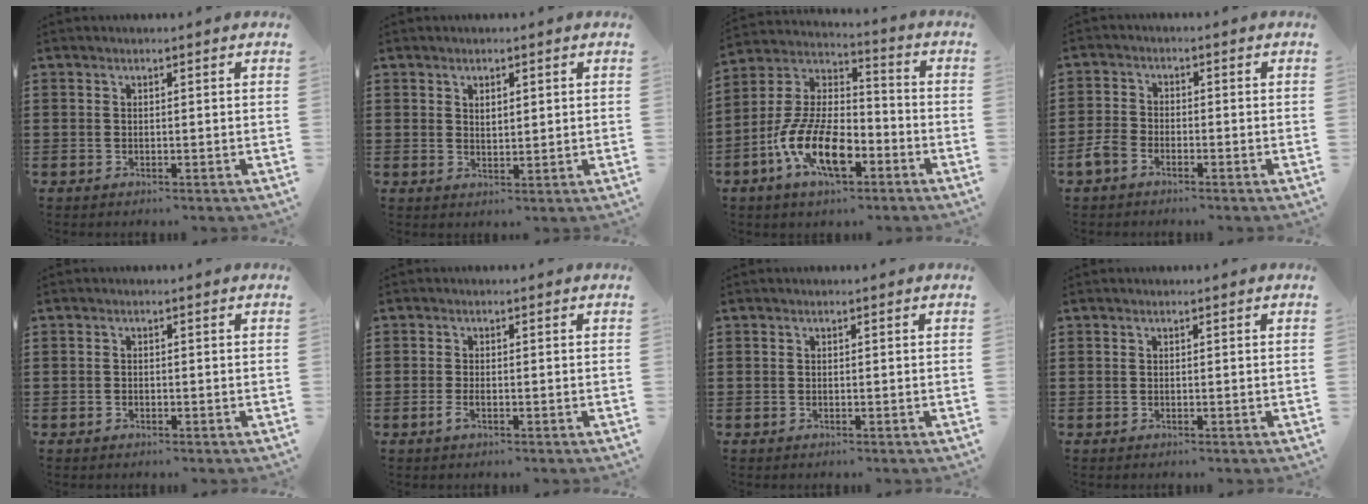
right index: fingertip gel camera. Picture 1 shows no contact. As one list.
[{"total": 1.4, "force": [0.9, 0.6, 0.9], "torque": [-0.018, 0.002, 0.017]}, {"total": 12.8, "force": [-6.1, 5.3, 9.9], "torque": [-0.235, -0.009, -0.122]}, {"total": 3.0, "force": [-2.3, 1.5, 1.4], "torque": [-0.048, -0.001, -0.051]}, {"total": 0.6, "force": [-0.5, 0.4, 0.2], "torque": [-0.005, 0.000, -0.010]}, {"total": 1.7, "force": [-0.9, 0.4, 1.5], "torque": [-0.042, -0.008, -0.020]}, {"total": 0.0}, {"total": 0.0}]